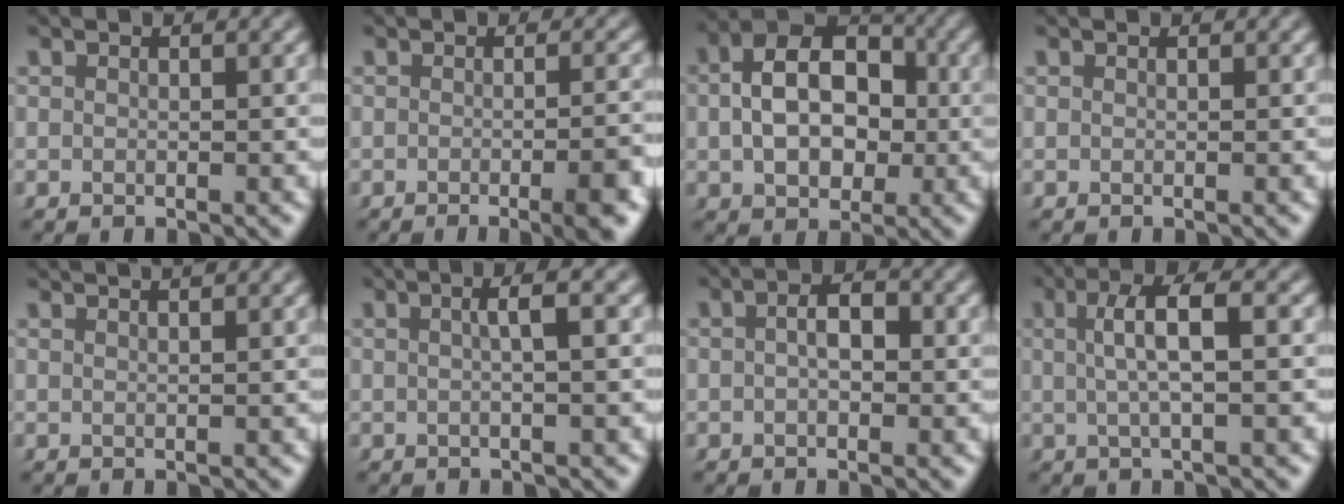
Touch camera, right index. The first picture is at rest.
{"total": 4.2, "force": [-2.0, 0.7, 3.6], "torque": [-0.039, 0.004, -0.040]}
{"total": 10.0, "force": [0.6, 7.2, 6.9], "torque": [-0.110, -0.003, 0.007]}
{"total": 0.0}
{"total": 2.1, "force": [1.7, -0.2, 1.3], "torque": [-0.006, 0.006, 0.026]}
{"total": 2.5, "force": [0.2, -0.1, 2.4], "torque": [-0.032, 0.012, 0.000]}
{"total": 2.9, "force": [0.1, 1.7, 2.3], "torque": [-0.036, 0.000, -0.002]}
{"total": 4.2, "force": [0.8, 0.8, 4.1], "torque": [-0.068, 0.015, 0.007]}